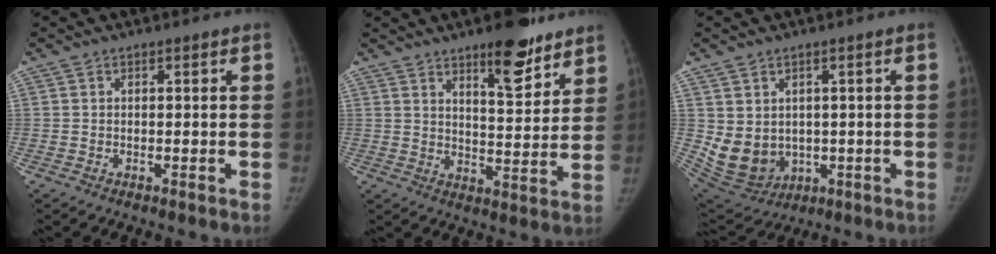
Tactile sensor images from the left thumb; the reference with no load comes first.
{"total": 11.4, "force": [7.8, 3.7, 7.4], "torque": [-0.079, -0.052, 0.117]}
{"total": 10.3, "force": [-0.3, 8.7, 5.4], "torque": [-0.089, -0.006, 0.029]}